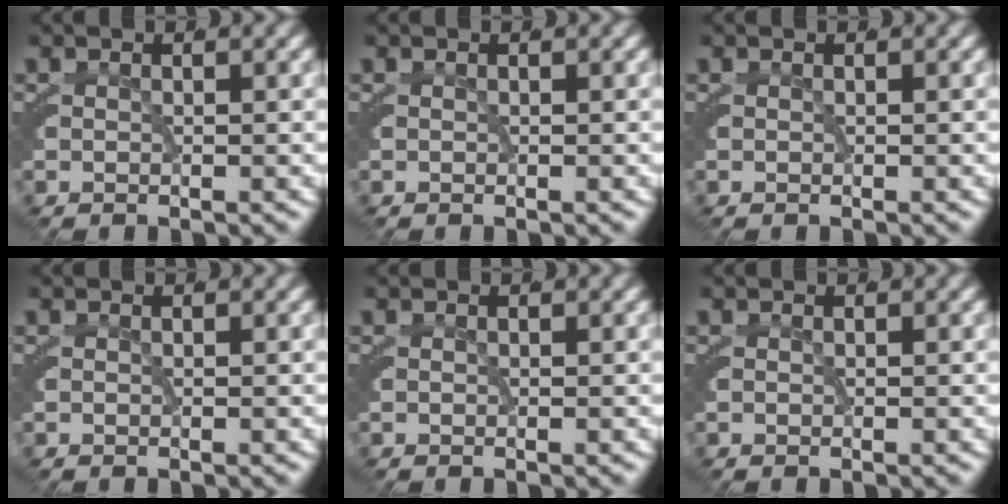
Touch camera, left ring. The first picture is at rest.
{"total": 0.0}
{"total": 0.0}
{"total": 0.0}
{"total": 0.0}
{"total": 0.0}